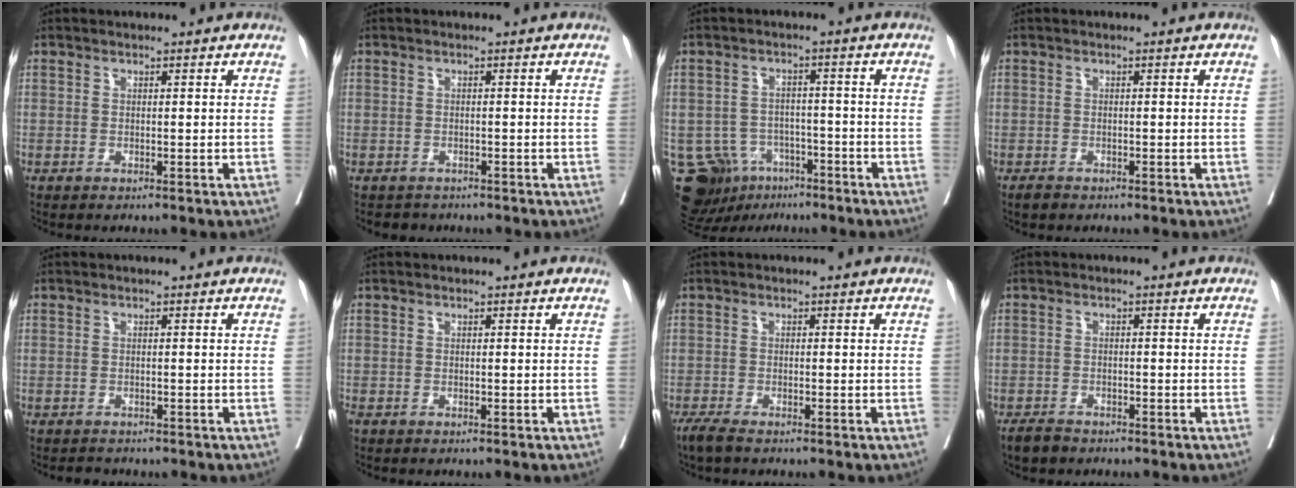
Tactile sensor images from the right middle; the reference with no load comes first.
{"total": 2.0, "force": [-1.7, 1.1, -0.2], "torque": [-0.003, 0.000, -0.029]}
{"total": 10.9, "force": [-6.4, 8.1, 3.7], "torque": [-0.073, 0.014, -0.089]}
{"total": 1.1, "force": [-0.9, 0.5, 0.4], "torque": [-0.011, -0.001, -0.014]}
{"total": 1.5, "force": [-1.4, 0.6, 0.0], "torque": [-0.003, -0.004, -0.022]}
{"total": 0.6, "force": [-0.5, 0.3, 0.2], "torque": [-0.009, -0.001, -0.009]}
{"total": 2.7, "force": [-2.1, 0.5, 1.5], "torque": [-0.034, -0.008, -0.040]}
{"total": 2.8, "force": [-2.4, 1.3, 0.8], "torque": [-0.016, -0.001, -0.039]}